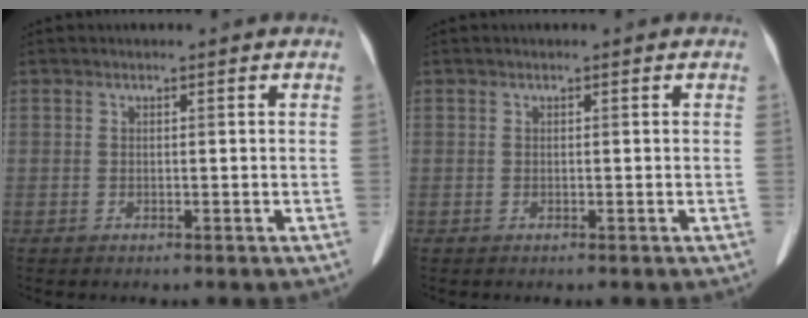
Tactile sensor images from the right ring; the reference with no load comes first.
{"total": 0.0}